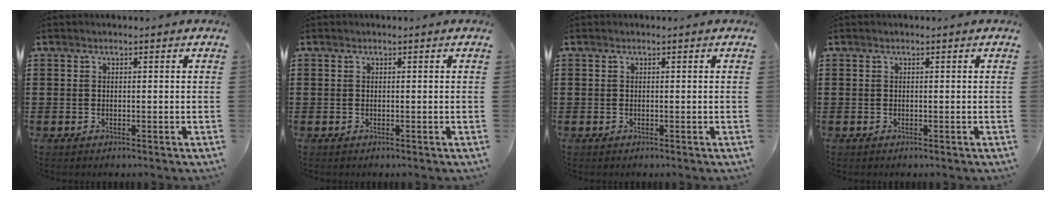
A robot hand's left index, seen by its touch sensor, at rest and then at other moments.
{"total": 0.0}
{"total": 0.0}
{"total": 0.0}